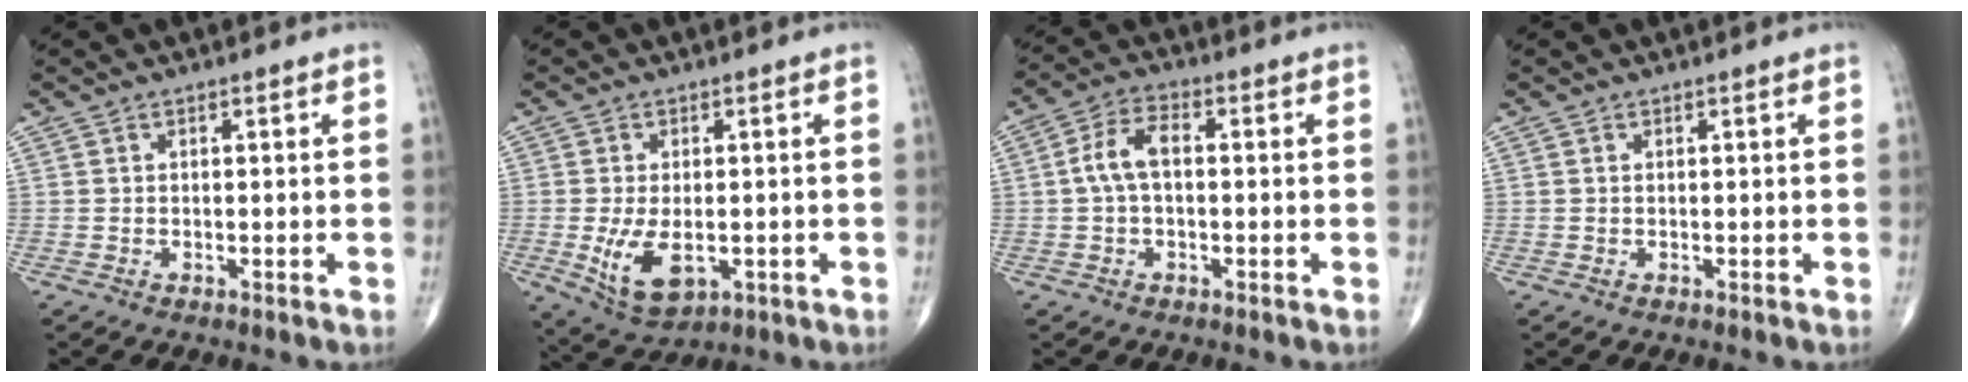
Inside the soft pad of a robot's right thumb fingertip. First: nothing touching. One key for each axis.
{"total": 8.6, "fx": -1.6, "fy": 4.8, "fz": 6.9, "tx": -0.121, "ty": -0.012, "tz": -0.015}
{"total": 6.5, "fx": 0.2, "fy": 3.5, "fz": 5.5, "tx": -0.106, "ty": 0.024, "tz": -0.003}
{"total": 0.0}